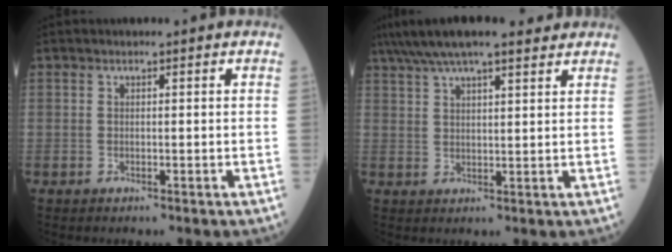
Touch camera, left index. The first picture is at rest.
{"total": 14.5, "force": [12.0, 2.9, 7.7], "torque": [-0.147, 0.047, 0.188]}